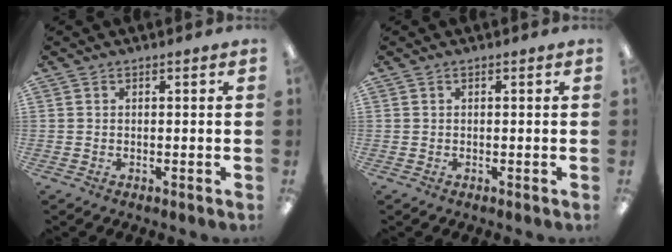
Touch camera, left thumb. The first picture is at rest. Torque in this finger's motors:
{"motor_torque": [-0.01, 0.00, 0.00, 0.01, 0.00]}